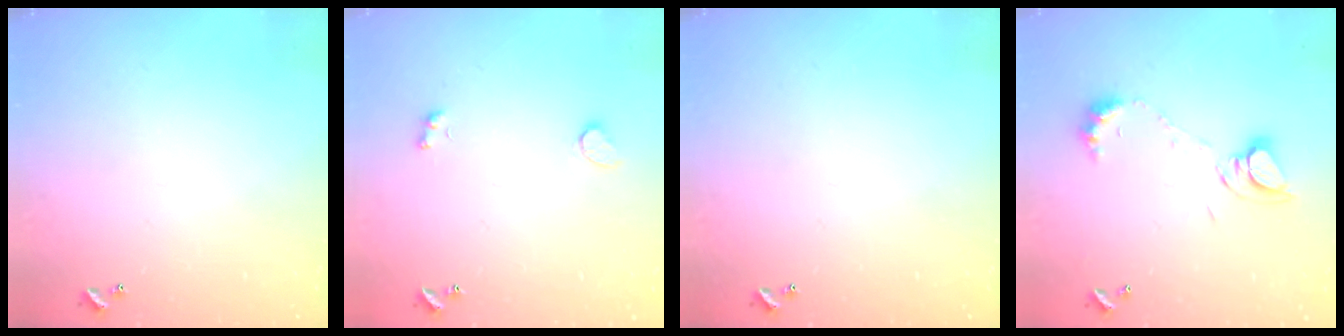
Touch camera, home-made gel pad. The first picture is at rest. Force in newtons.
{"total": 3.9, "press": 3.8, "slide": 1.1}
{"total": 0.0}
{"total": 8.3, "press": 8.2, "slide": 1.0}